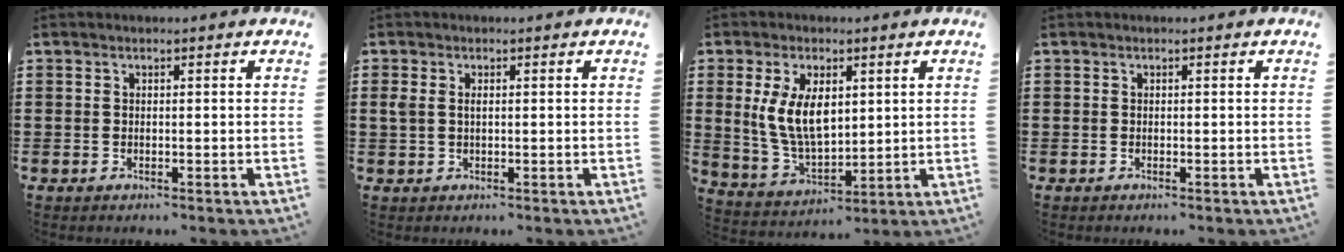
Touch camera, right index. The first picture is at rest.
{"total": 1.6, "force": [0.3, 0.8, 1.3], "torque": [-0.035, 0.003, 0.002]}
{"total": 9.1, "force": [2.1, 5.1, 7.3], "torque": [-0.162, 0.010, 0.037]}
{"total": 0.0}